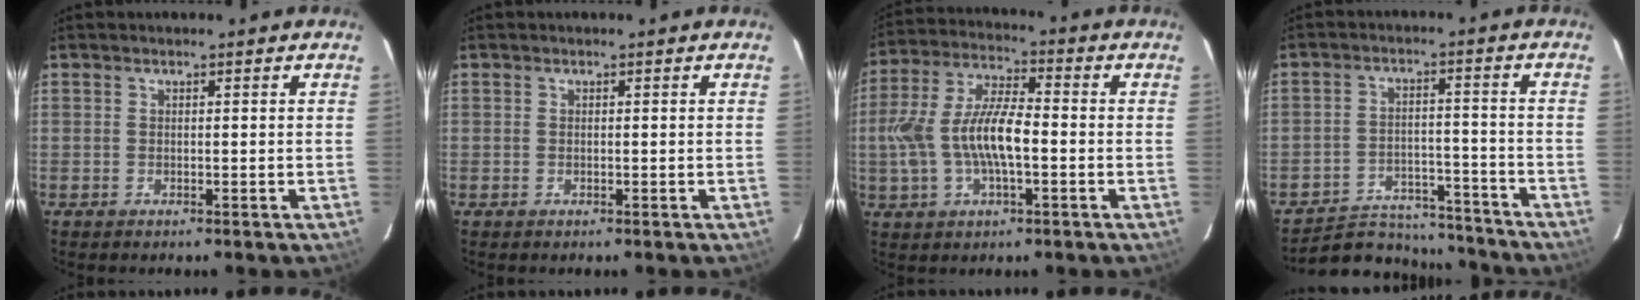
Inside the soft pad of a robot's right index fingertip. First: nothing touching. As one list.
[{"total": 0.0}, {"total": 13.2, "force": [-2.1, 5.1, 12.0], "torque": [-0.249, 0.008, -0.037]}, {"total": 16.2, "force": [-14.9, 5.2, 3.8], "torque": [-0.090, 0.019, -0.200]}]